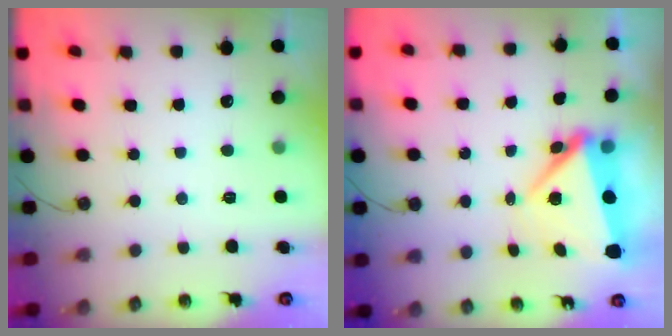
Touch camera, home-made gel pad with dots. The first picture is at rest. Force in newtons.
{"total": 7.2, "press": 6.7, "slide": 2.7}